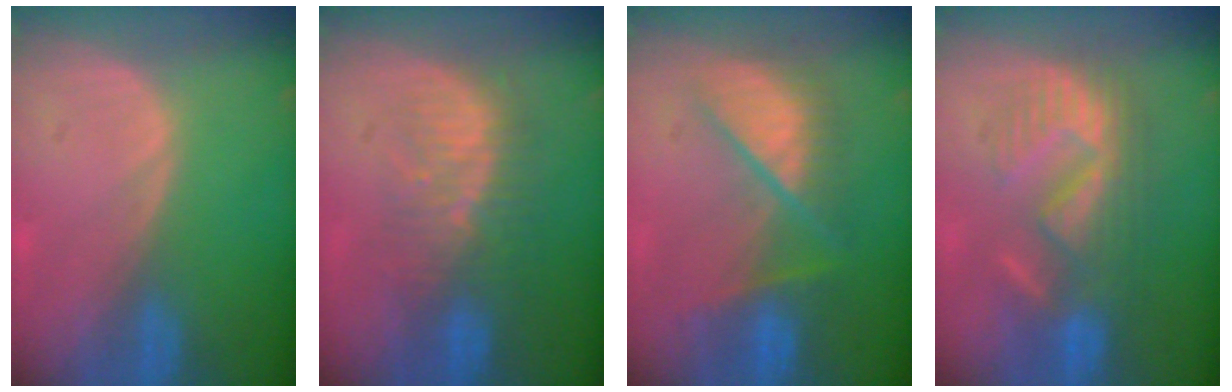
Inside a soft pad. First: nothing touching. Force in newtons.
{"total": 8.5, "press": 7.8, "slide": 3.5}
{"total": 8.0, "press": 8.0, "slide": 0.4}
{"total": 8.6, "press": 8.5, "slide": 1.4}